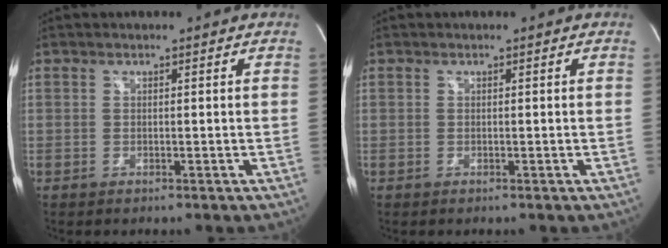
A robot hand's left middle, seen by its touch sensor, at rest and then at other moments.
{"total": 0.0}